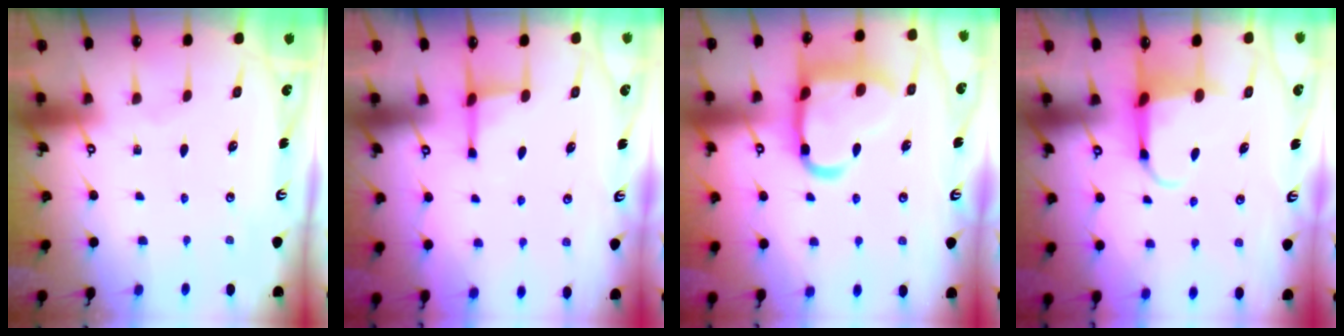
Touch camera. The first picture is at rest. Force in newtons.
{"total": 2.6, "press": 2.6, "slide": 0.7}
{"total": 18.5, "press": 18.5, "slide": 1.7}
{"total": 6.1, "press": 6.0, "slide": 1.3}